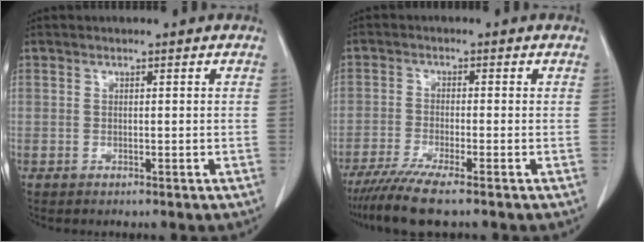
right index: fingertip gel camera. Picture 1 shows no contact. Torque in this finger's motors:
{"motor_torque": [0.72, -0.59, 0.28, 0.10]}